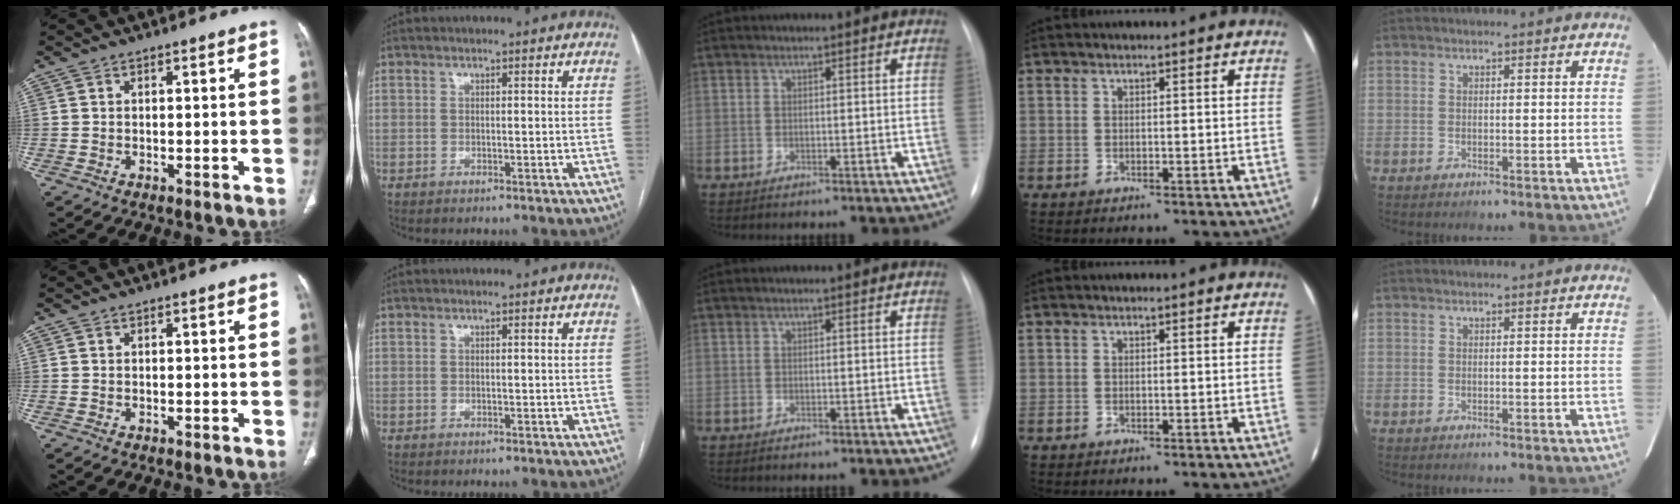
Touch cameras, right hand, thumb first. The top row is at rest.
{}